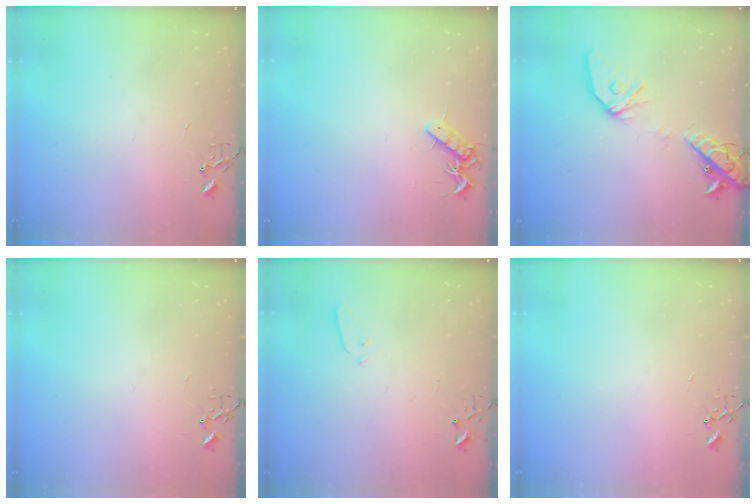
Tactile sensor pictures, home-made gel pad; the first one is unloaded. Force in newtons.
{"total": 8.1, "press": 8.1, "slide": 0.8}
{"total": 15.2, "press": 14.9, "slide": 3.0}
{"total": 0.0}
{"total": 3.0, "press": 2.9, "slide": 0.7}
{"total": 0.0}